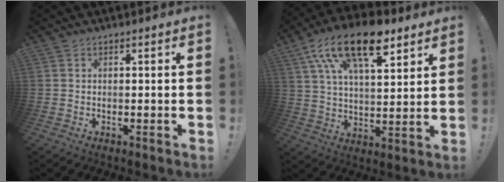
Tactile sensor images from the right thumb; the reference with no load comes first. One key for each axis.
{"total": 19.5, "fx": 11.5, "fy": 8.3, "fz": 13.4, "tx": -0.231, "ty": -0.059, "tz": 0.198}